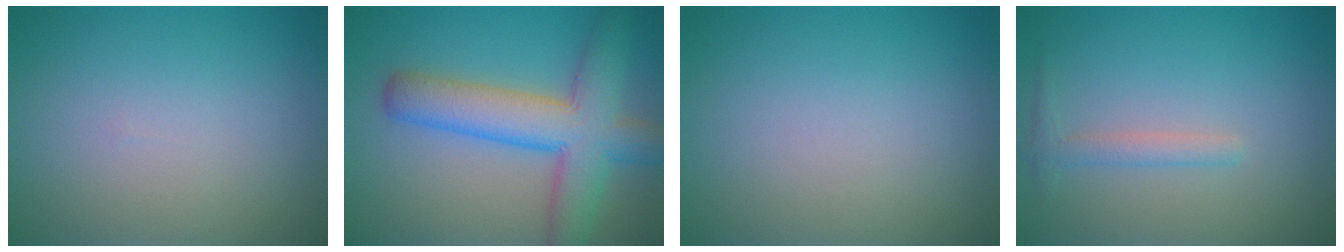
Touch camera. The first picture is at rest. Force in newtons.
{"total": 7.9, "press": 7.9, "slide": 0.3}
{"total": 0.0}
{"total": 1.4, "press": 1.4, "slide": 0.1}